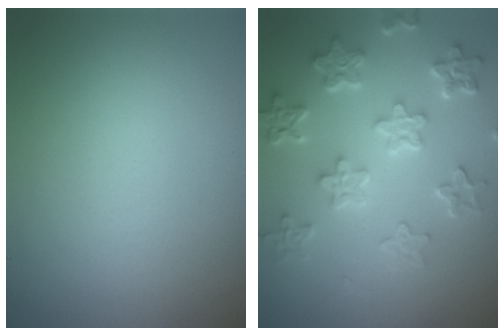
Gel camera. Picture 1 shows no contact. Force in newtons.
{"total": 6.0, "press": 4.7, "slide": 3.7}